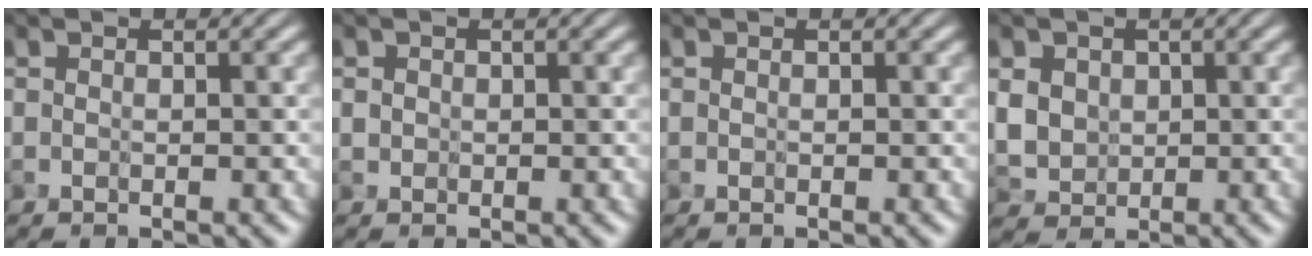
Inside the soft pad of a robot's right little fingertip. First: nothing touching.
{"total": 0.7, "force": [0.0, 0.6, 0.2], "torque": [-0.002, -0.002, 0.002]}
{"total": 0.0}
{"total": 3.7, "force": [0.7, 3.1, 1.8], "torque": [-0.054, 0.004, 0.021]}